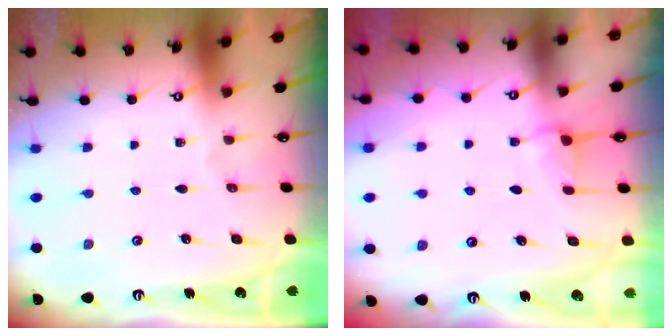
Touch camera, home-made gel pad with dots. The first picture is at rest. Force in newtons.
{"total": 3.8, "press": 3.8, "slide": 0.0}